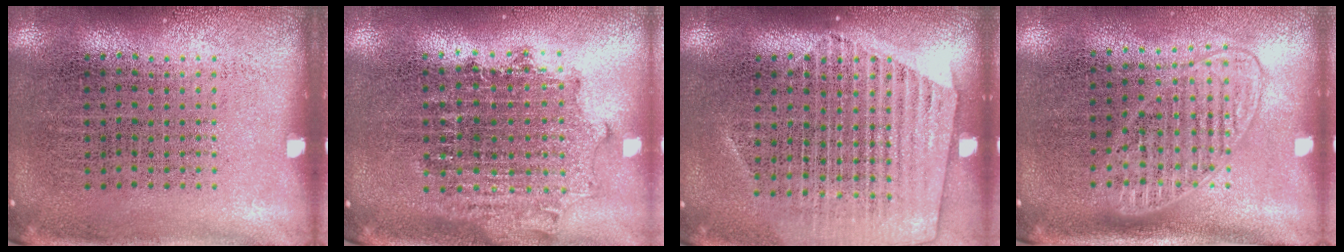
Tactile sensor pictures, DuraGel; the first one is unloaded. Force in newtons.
{"total": 1.7, "press": 1.4, "slide": 1.0}
{"total": 1.5, "press": 1.5, "slide": 0.5}
{"total": 1.4, "press": 1.2, "slide": 0.7}